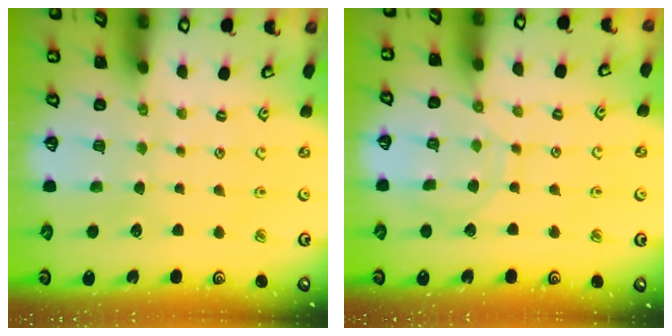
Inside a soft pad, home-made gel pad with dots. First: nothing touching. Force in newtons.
{"total": 9.0, "press": 9.0, "slide": 0.6}